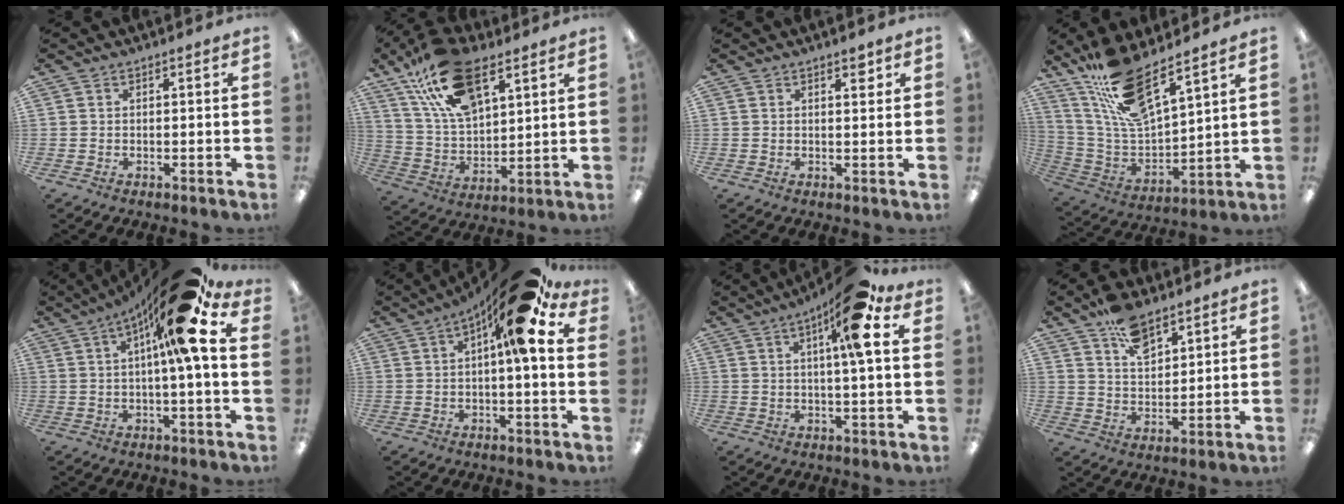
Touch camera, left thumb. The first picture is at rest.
{"total": 19.6, "force": [12.0, 9.8, 12.1], "torque": [-0.222, -0.039, 0.214]}
{"total": 2.2, "force": [1.5, 0.8, 1.4], "torque": [-0.014, -0.006, 0.023]}
{"total": 16.0, "force": [12.6, 3.8, 9.0], "torque": [-0.198, -0.077, 0.226]}
{"total": 18.6, "force": [6.4, 3.6, 17.2], "torque": [-0.278, -0.028, 0.085]}
{"total": 16.7, "force": [6.8, 4.7, 14.5], "torque": [-0.208, -0.032, 0.100]}
{"total": 13.6, "force": [6.2, 2.6, 11.8], "torque": [-0.182, -0.016, 0.090]}
{"total": 9.7, "force": [6.8, 4.8, 5.0], "torque": [-0.076, -0.035, 0.122]}